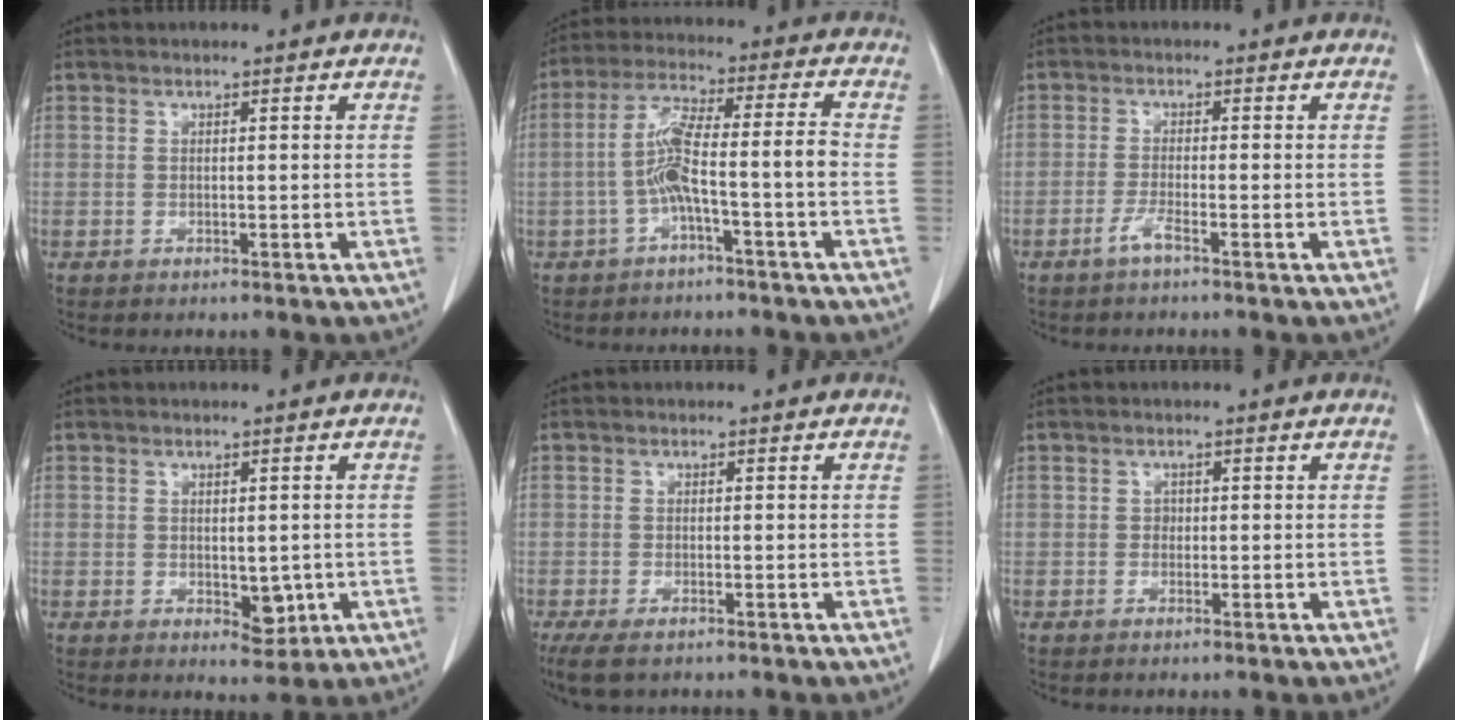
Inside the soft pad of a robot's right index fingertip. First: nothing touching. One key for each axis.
{"total": 8.1, "fx": -2.4, "fy": 0.1, "fz": 7.7, "tx": -0.150, "ty": 0.030, "tz": -0.041}
{"total": 2.2, "fx": -1.5, "fy": -0.2, "fz": 1.6, "tx": -0.034, "ty": -0.001, "tz": -0.033}
{"total": 3.6, "fx": -0.5, "fy": 2.2, "fz": 2.8, "tx": -0.033, "ty": -0.005, "tz": 0.005}
{"total": 4.0, "fx": -2.7, "fy": 1.2, "fz": 2.6, "tx": -0.053, "ty": -0.012, "tz": -0.043}
{"total": 0.6, "fx": -0.1, "fy": 0.6, "fz": 0.2, "tx": -0.001, "ty": 0.003, "tz": -0.002}